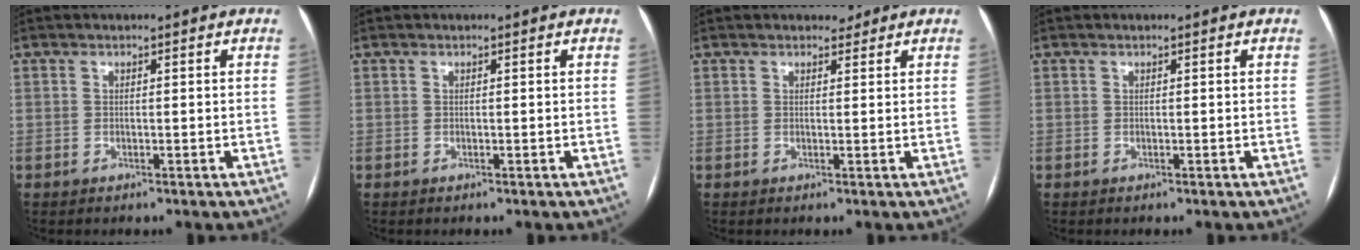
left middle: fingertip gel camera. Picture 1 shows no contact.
{"total": 0.0}
{"total": 1.7, "force": [1.4, 0.9, 0.4], "torque": [-0.007, 0.002, 0.016]}
{"total": 0.0}